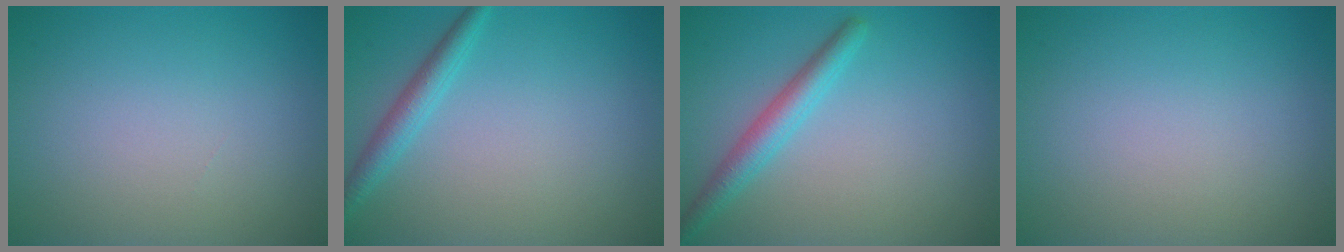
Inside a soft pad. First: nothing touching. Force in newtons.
{"total": 2.2, "press": 2.2, "slide": 0.1}
{"total": 2.8, "press": 2.8, "slide": 0.1}
{"total": 0.0}